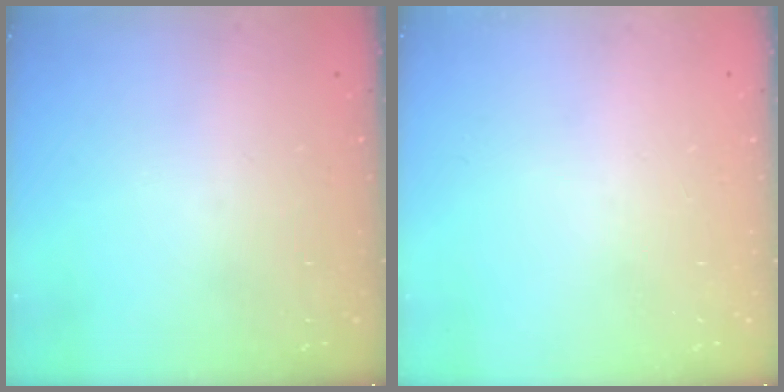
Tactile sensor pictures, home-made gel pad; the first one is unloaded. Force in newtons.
{"total": 0.0}